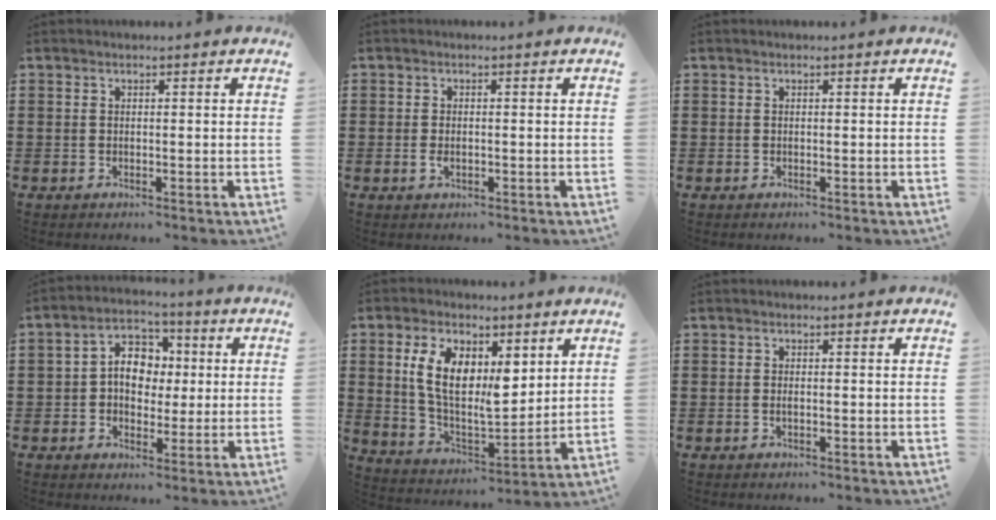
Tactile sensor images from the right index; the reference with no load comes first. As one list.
[{"total": 1.3, "force": [0.0, 0.7, 1.2], "torque": [-0.023, -0.001, 0.001]}, {"total": 0.0}, {"total": 6.5, "force": [0.2, 5.1, 4.1], "torque": [-0.071, 0.008, -0.006]}, {"total": 10.8, "force": [4.6, 5.4, 8.2], "torque": [-0.160, -0.003, 0.084]}, {"total": 0.6, "force": [0.1, 0.0, 0.6], "torque": [-0.013, -0.006, 0.004]}]